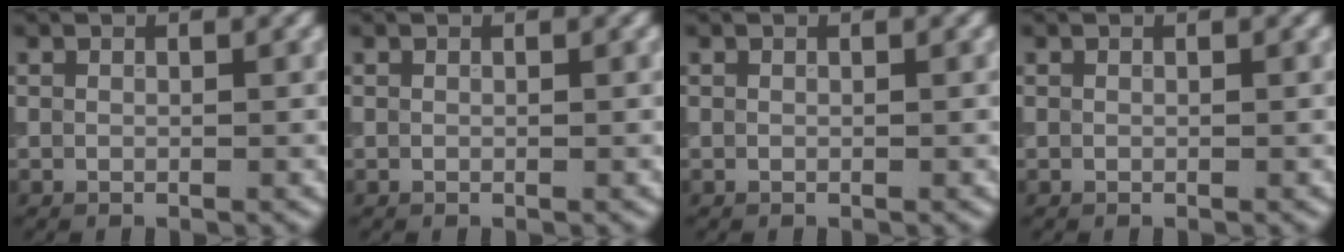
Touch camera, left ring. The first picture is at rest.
{"total": 0.0}
{"total": 0.0}
{"total": 0.0}